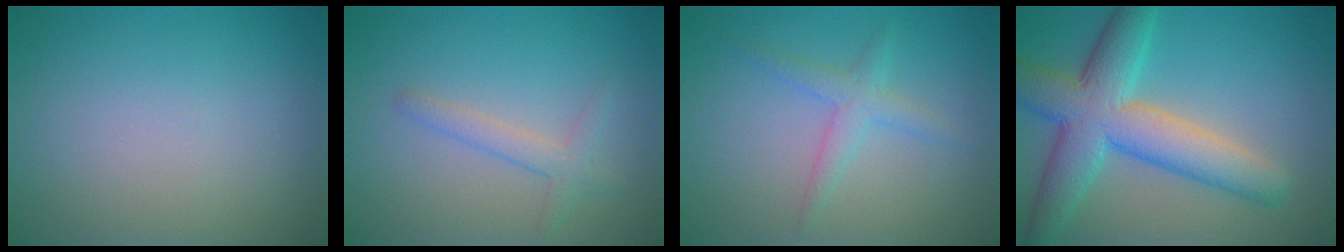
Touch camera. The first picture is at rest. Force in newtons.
{"total": 1.9, "press": 1.9, "slide": 0.1}
{"total": 2.0, "press": 2.0, "slide": 0.1}
{"total": 8.5, "press": 8.5, "slide": 0.6}